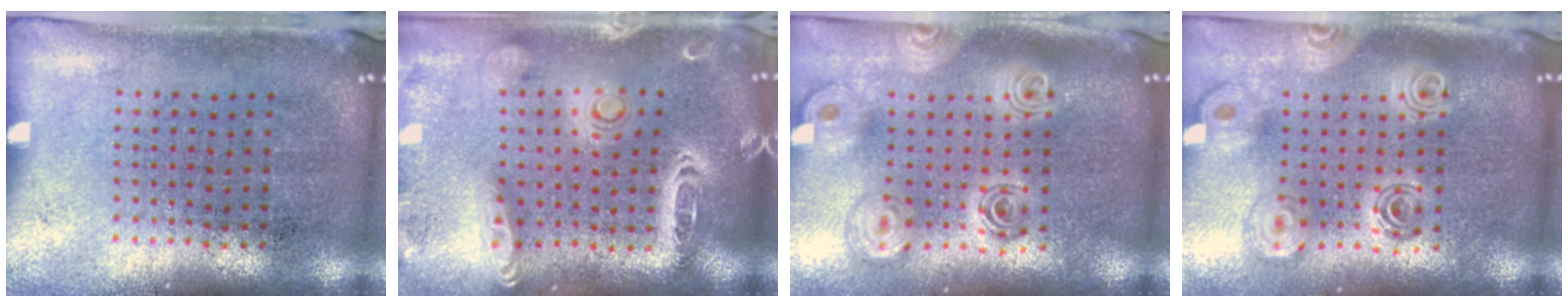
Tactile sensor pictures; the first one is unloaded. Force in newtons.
{"total": 2.5, "press": 2.2, "slide": 1.1}
{"total": 2.2, "press": 1.8, "slide": 1.2}
{"total": 2.1, "press": 1.7, "slide": 1.3}